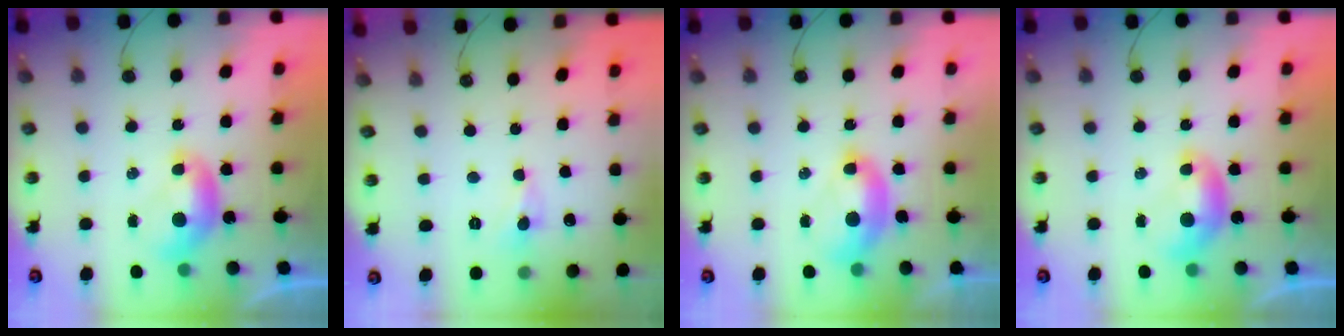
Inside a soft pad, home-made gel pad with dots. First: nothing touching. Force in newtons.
{"total": 2.5, "press": 2.4, "slide": 0.8}
{"total": 2.5, "press": 2.5, "slide": 0.6}
{"total": 0.0}